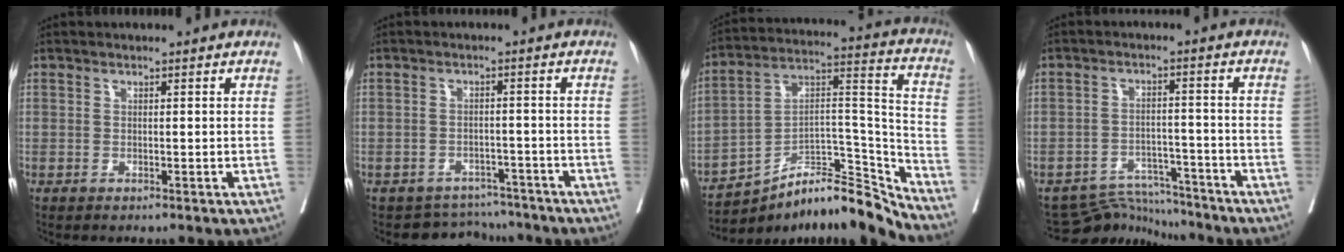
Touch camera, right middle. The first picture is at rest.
{"total": 5.7, "force": [-5.2, 2.1, -1.1], "torque": [0.022, 0.023, -0.070]}
{"total": 16.2, "force": [-14.0, 3.4, 7.5], "torque": [-0.095, 0.064, -0.228]}
{"total": 6.9, "force": [-6.6, 0.8, -1.6], "torque": [0.028, 0.013, -0.109]}